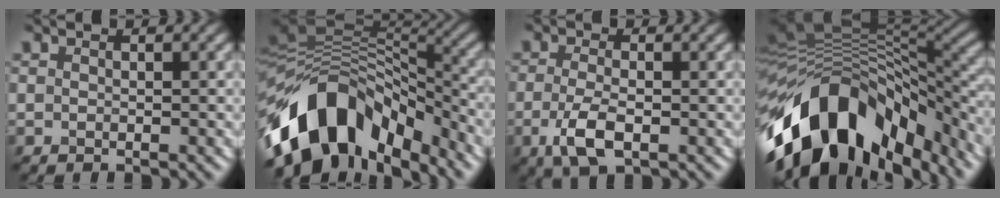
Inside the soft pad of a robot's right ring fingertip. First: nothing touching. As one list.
[{"total": 14.2, "force": [-7.1, 8.7, 8.6], "torque": [-0.171, 0.013, -0.116]}, {"total": 3.9, "force": [-1.3, 1.8, 3.3], "torque": [-0.080, -0.008, -0.029]}, {"total": 14.8, "force": [-6.9, 8.4, 10.1], "torque": [-0.182, 0.017, -0.112]}]